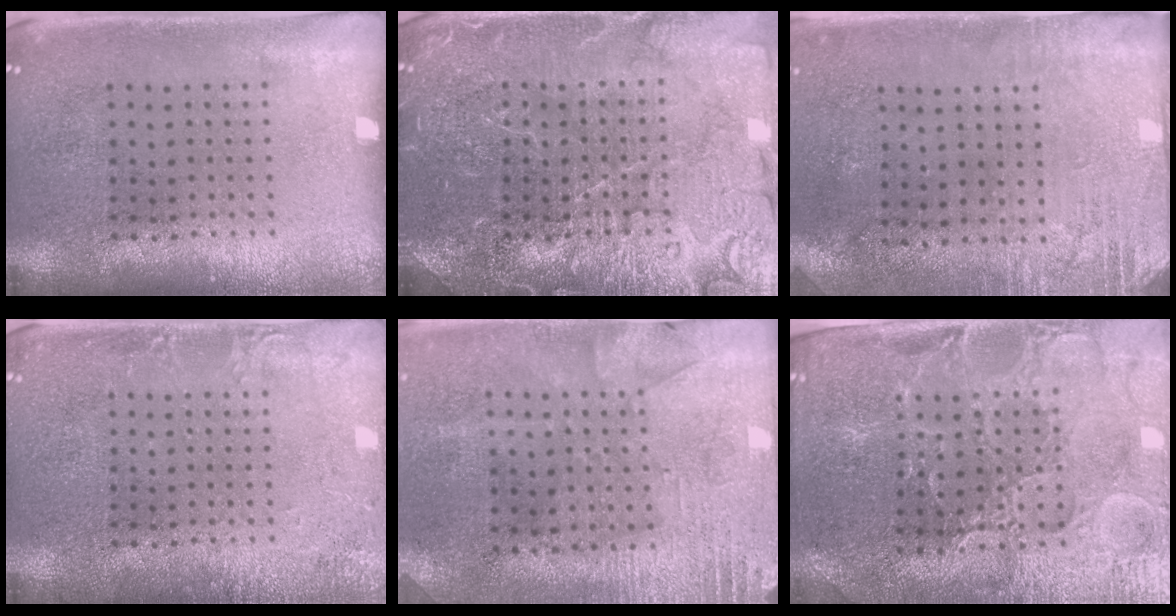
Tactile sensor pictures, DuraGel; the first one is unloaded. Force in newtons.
{"total": 4.7, "press": 4.7, "slide": 0.7}
{"total": 2.8, "press": 2.4, "slide": 1.5}
{"total": 2.1, "press": 2.1, "slide": 0.1}
{"total": 2.7, "press": 2.4, "slide": 1.3}
{"total": 3.4, "press": 3.4, "slide": 0.6}